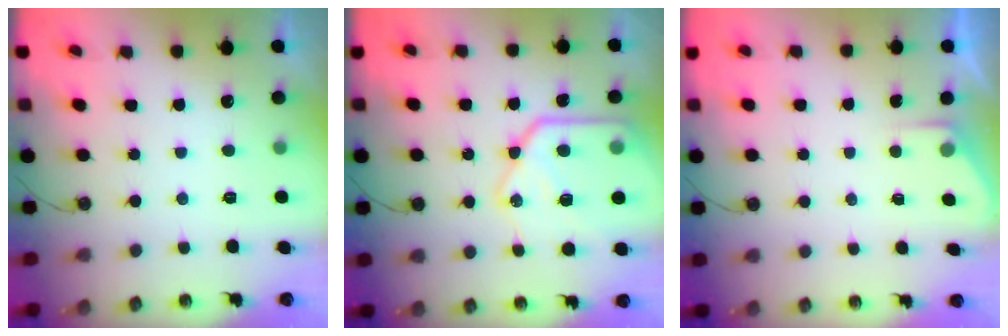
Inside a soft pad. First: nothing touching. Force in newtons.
{"total": 19.5, "press": 19.4, "slide": 2.0}
{"total": 2.4, "press": 2.4, "slide": 0.4}